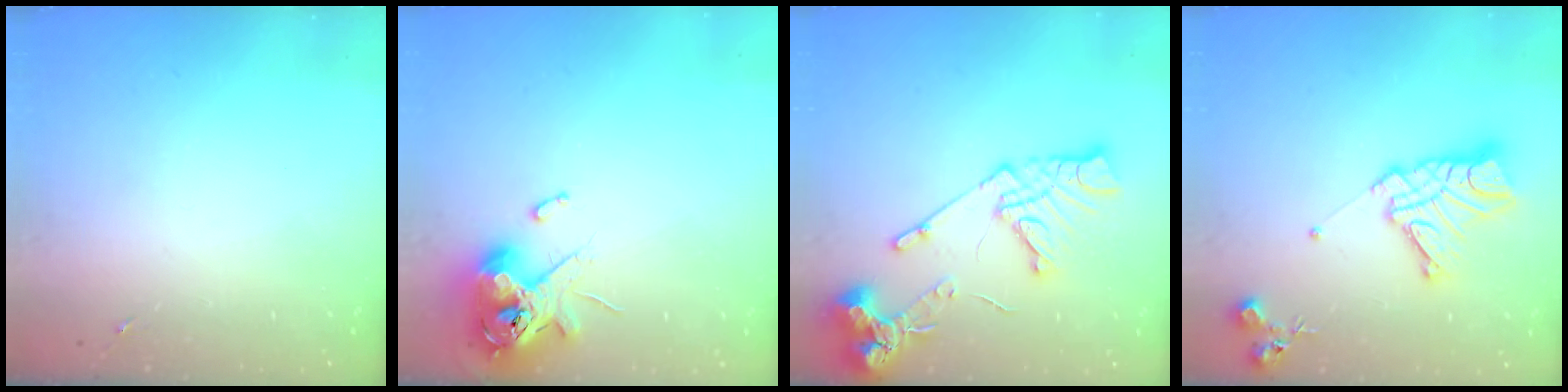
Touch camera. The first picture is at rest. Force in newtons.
{"total": 12.6, "press": 12.5, "slide": 2.0}
{"total": 16.4, "press": 16.3, "slide": 1.9}
{"total": 16.1, "press": 16.0, "slide": 1.6}